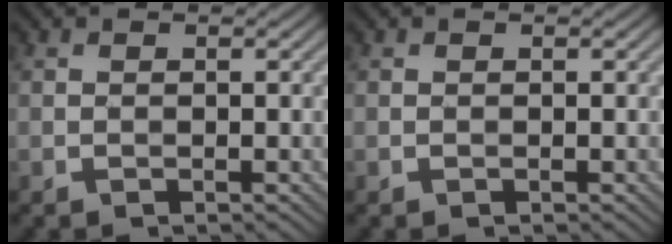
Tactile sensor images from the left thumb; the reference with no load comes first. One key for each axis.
{"total": 0.0}